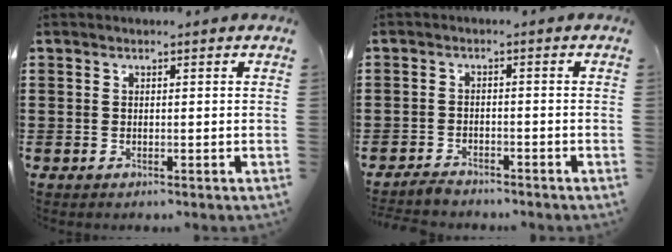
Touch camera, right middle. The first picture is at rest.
{"total": 2.2, "force": [-2.1, 0.4, 0.1], "torque": [-0.008, 0.001, -0.046]}